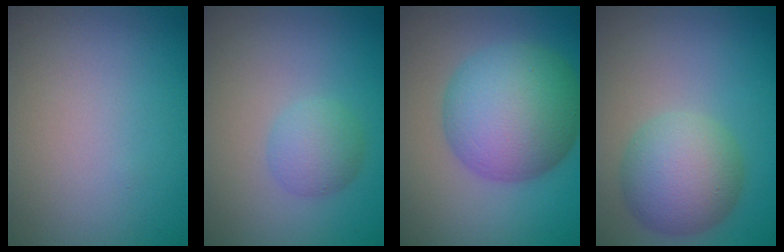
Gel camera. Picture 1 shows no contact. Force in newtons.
{"total": 2.5, "press": 2.5, "slide": 0.1}
{"total": 9.7, "press": 9.7, "slide": 0.1}
{"total": 5.9, "press": 5.9, "slide": 0.2}